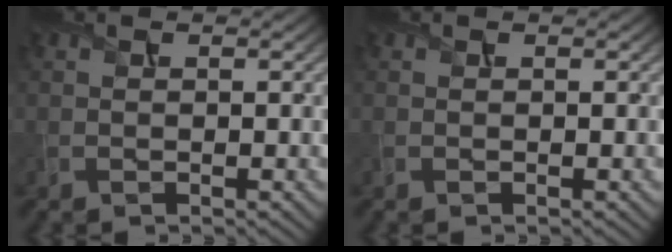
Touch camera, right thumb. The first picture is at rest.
{"total": 0.0}